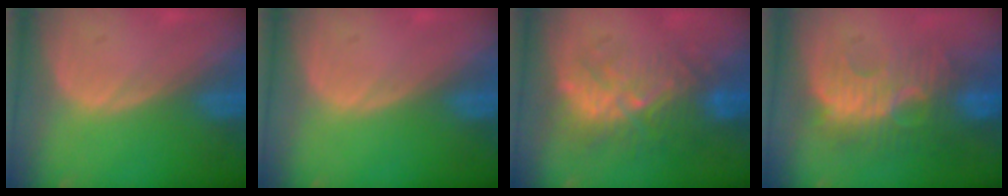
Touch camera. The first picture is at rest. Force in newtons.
{"total": 0.0}
{"total": 9.1, "press": 8.7, "slide": 2.7}
{"total": 9.4, "press": 9.2, "slide": 2.0}